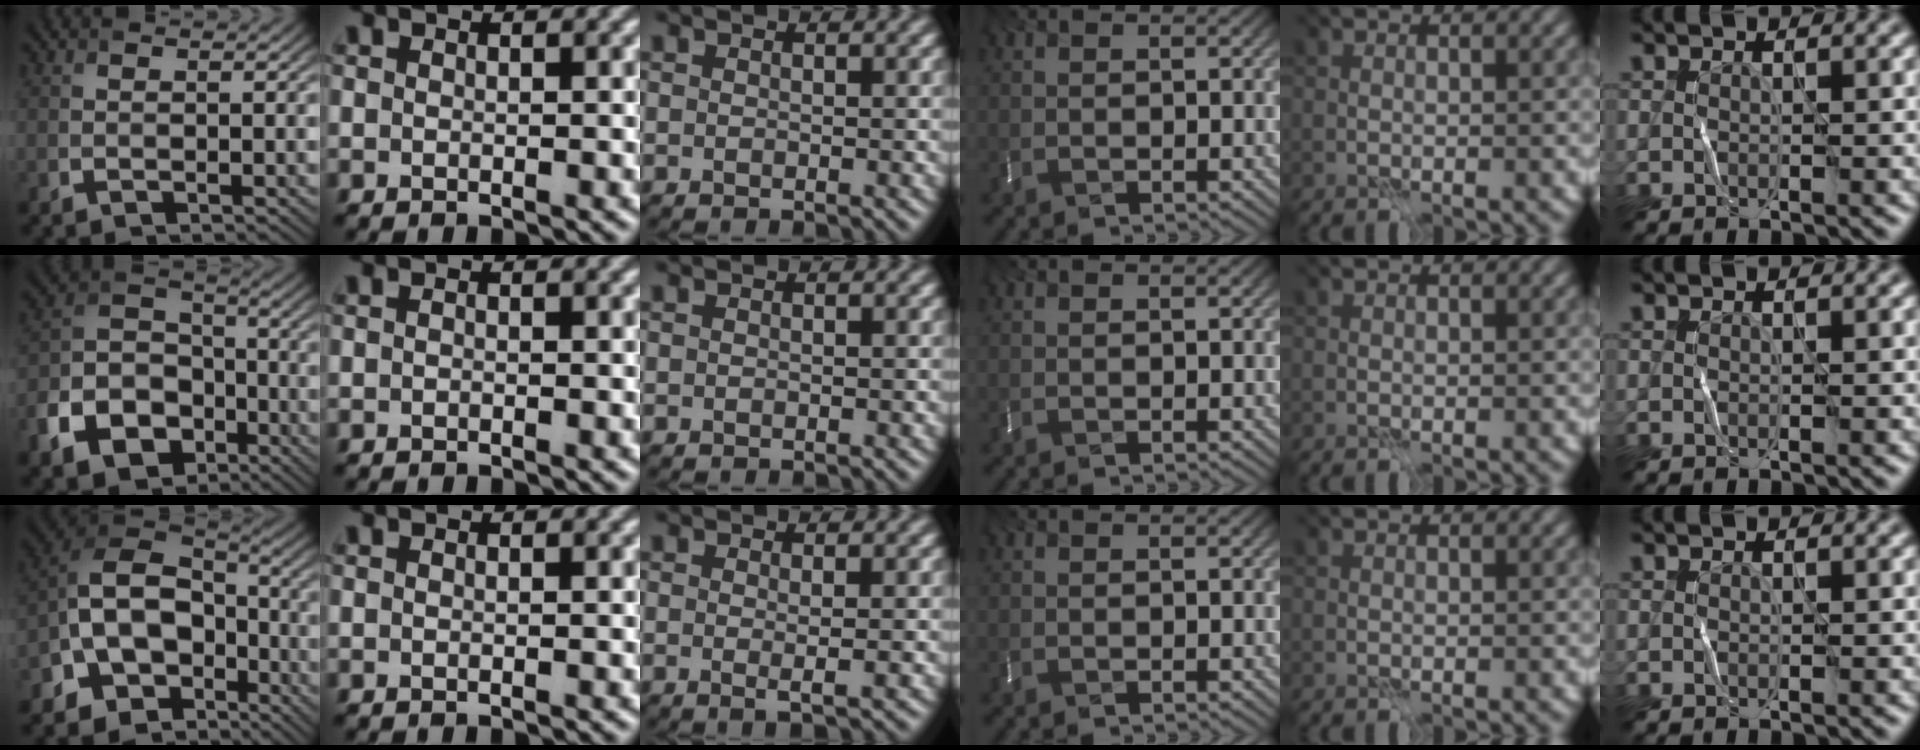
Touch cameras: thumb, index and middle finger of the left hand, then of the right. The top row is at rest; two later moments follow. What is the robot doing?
{"motion": "fold", "object": "bubble wrap"}